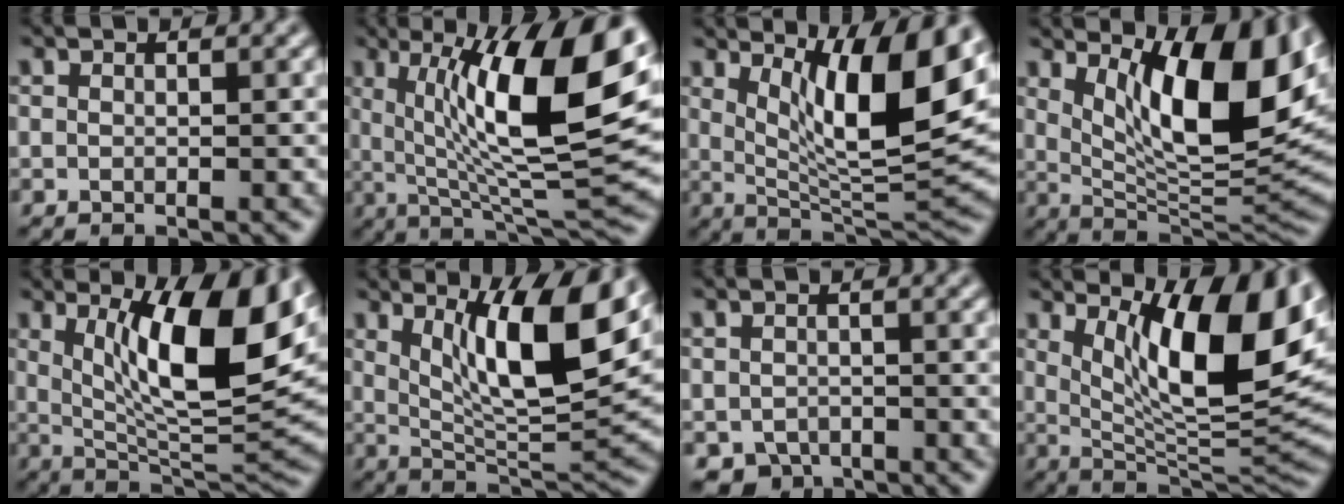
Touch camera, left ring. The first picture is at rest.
{"total": 13.5, "force": [3.6, 3.4, 12.6], "torque": [-0.185, -0.002, 0.060]}
{"total": 11.3, "force": [4.5, 2.9, 10.0], "torque": [-0.148, -0.008, 0.081]}
{"total": 12.9, "force": [4.2, 4.6, 11.3], "torque": [-0.166, -0.006, 0.073]}
{"total": 12.5, "force": [3.8, 3.7, 11.3], "torque": [-0.180, -0.003, 0.067]}
{"total": 10.8, "force": [4.3, 2.8, 9.5], "torque": [-0.147, -0.011, 0.077]}
{"total": 2.3, "force": [-1.7, 1.6, 0.5], "torque": [-0.002, -0.007, -0.031]}
{"total": 13.3, "force": [4.4, 4.5, 11.8], "torque": [-0.164, -0.007, 0.075]}